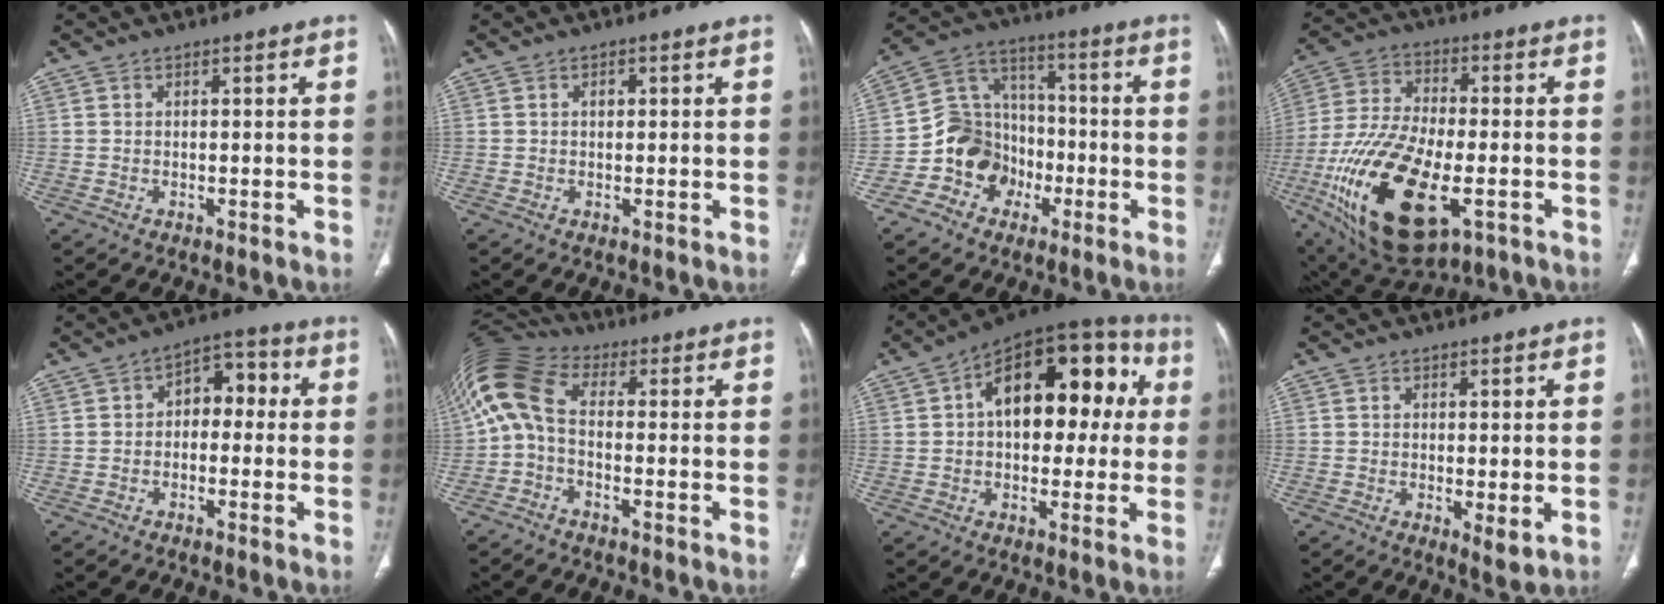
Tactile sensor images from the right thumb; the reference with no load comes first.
{"total": 1.1, "force": [0.2, 0.8, 0.7], "torque": [-0.007, 0.002, 0.002]}
{"total": 12.5, "force": [-4.9, 10.7, 4.3], "torque": [-0.028, 0.068, -0.090]}
{"total": 24.5, "force": [-8.1, 11.5, 20.1], "torque": [-0.425, -0.003, -0.128]}
{"total": 7.0, "force": [0.2, 4.6, 5.3], "torque": [-0.038, 0.031, -0.010]}
{"total": 11.6, "force": [-0.4, 6.7, 9.4], "torque": [-0.203, 0.042, -0.021]}
{"total": 21.1, "force": [3.6, 11.9, 17.0], "torque": [-0.192, 0.042, 0.041]}
{"total": 3.0, "force": [-0.3, 0.9, 2.9], "torque": [-0.050, -0.015, -0.006]}